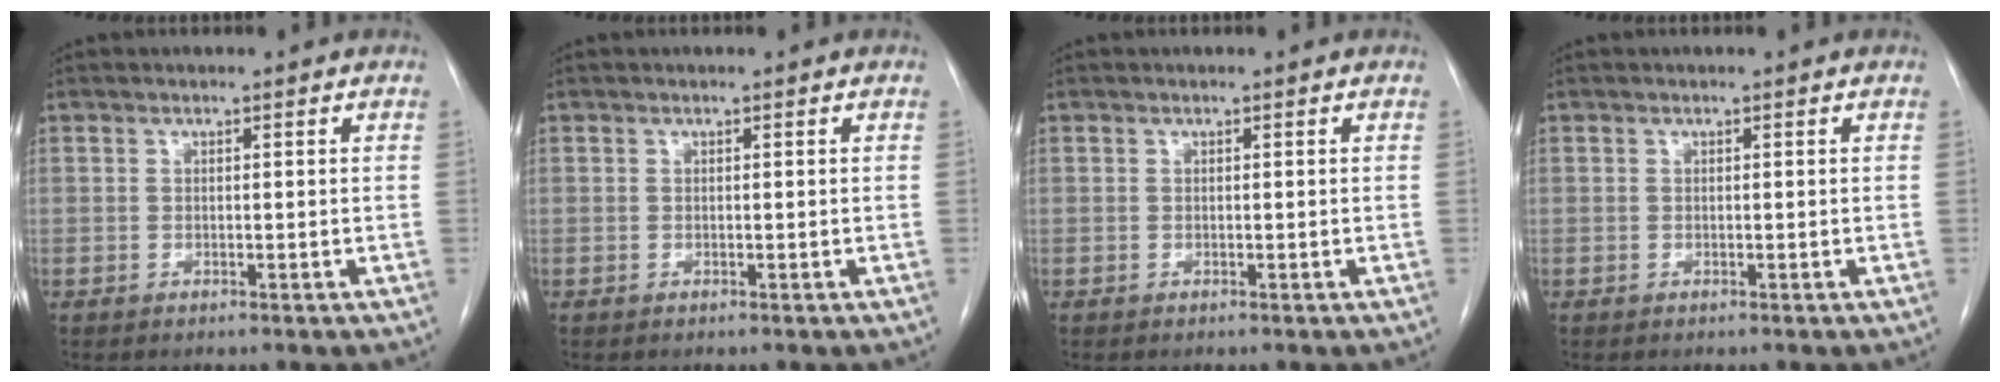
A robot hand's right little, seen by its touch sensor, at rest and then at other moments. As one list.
[{"total": 0.0}, {"total": 0.0}, {"total": 0.0}]